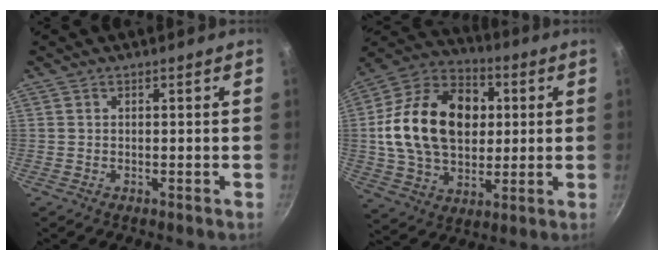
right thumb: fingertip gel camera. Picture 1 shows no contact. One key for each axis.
{"total": 23.6, "fx": 2.8, "fy": 16.8, "fz": 16.4, "tx": -0.255, "ty": 0.018, "tz": 0.043}